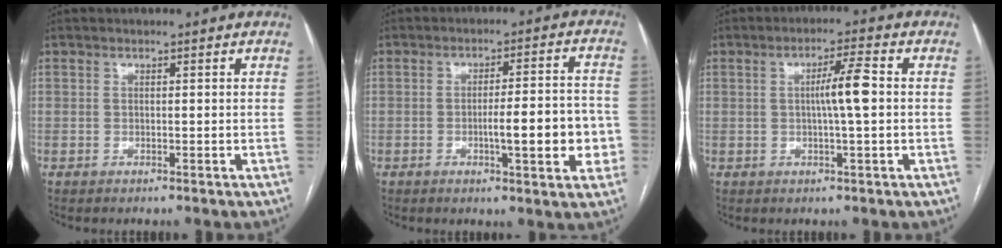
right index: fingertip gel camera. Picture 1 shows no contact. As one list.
[{"total": 9.8, "force": [-2.3, 1.8, 9.4], "torque": [-0.129, 0.014, -0.027]}, {"total": 5.8, "force": [0.5, -0.1, 5.7], "torque": [-0.100, 0.003, 0.008]}]